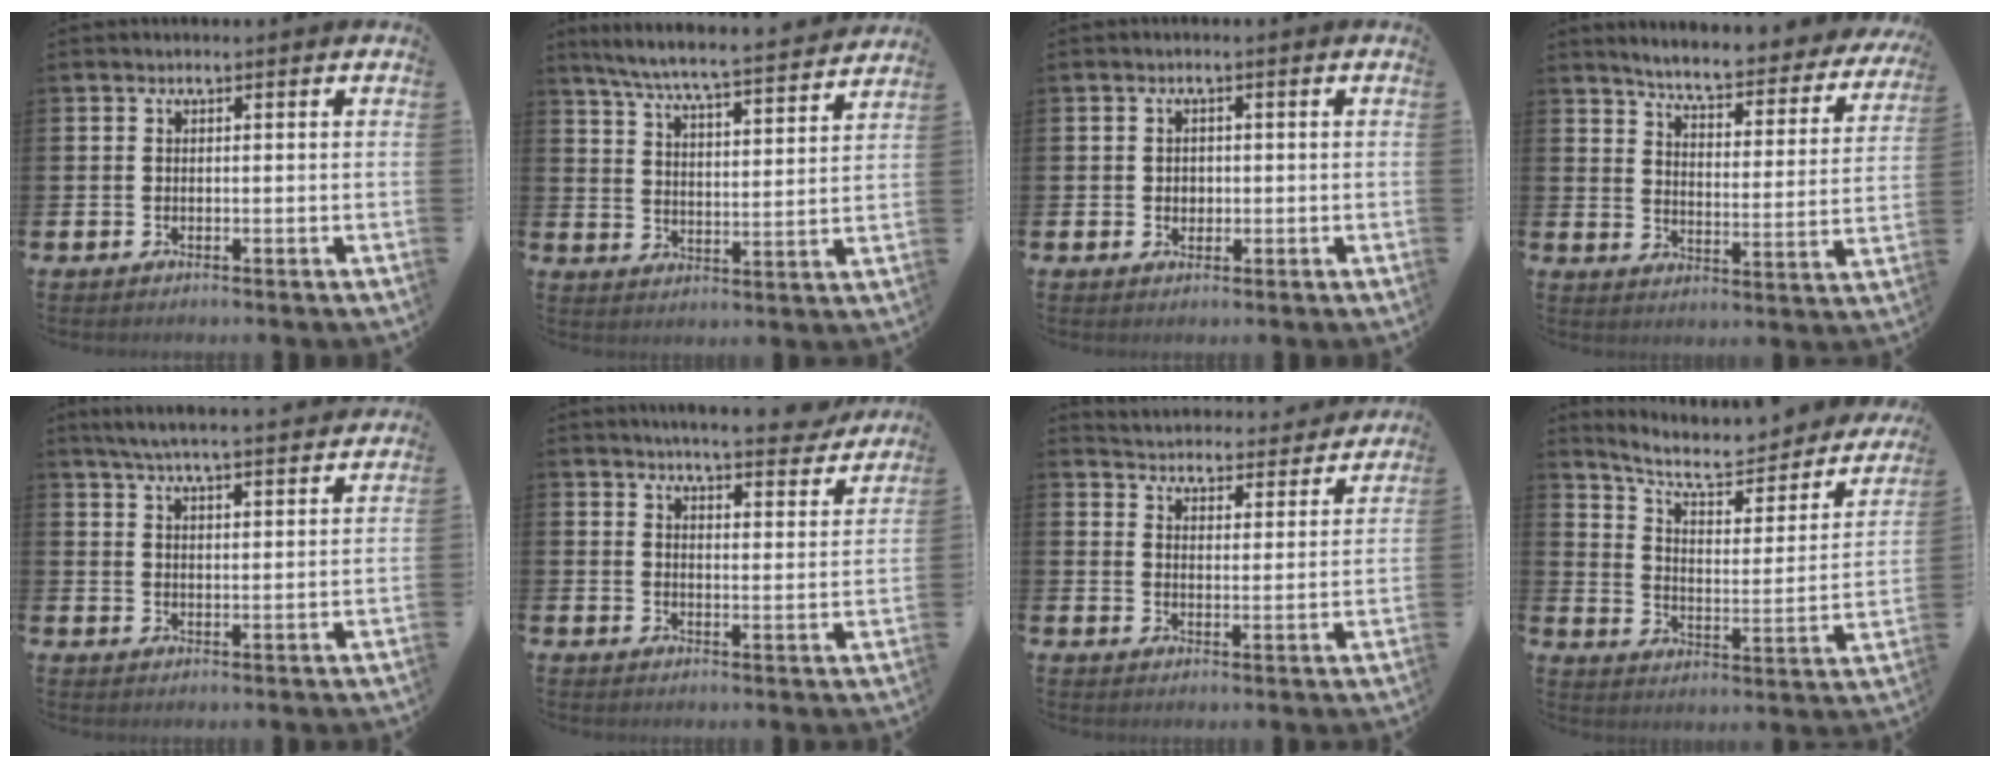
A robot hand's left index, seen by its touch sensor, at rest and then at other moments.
{"total": 6.9, "force": [6.5, 0.0, 2.4], "torque": [-0.077, -0.048, 0.112]}
{"total": 1.4, "force": [0.3, 1.2, 0.5], "torque": [-0.002, 0.005, 0.001]}
{"total": 5.4, "force": [5.1, 0.3, 1.7], "torque": [-0.058, -0.046, 0.081]}
{"total": 5.7, "force": [5.5, -0.2, 1.4], "torque": [-0.044, -0.032, 0.098]}
{"total": 5.6, "force": [5.4, 0.3, 1.3], "torque": [-0.028, -0.040, 0.093]}
{"total": 4.5, "force": [4.4, 0.6, -0.1], "torque": [-0.020, -0.041, 0.074]}
{"total": 7.9, "force": [6.3, 3.0, 3.8], "torque": [-0.104, -0.043, 0.103]}